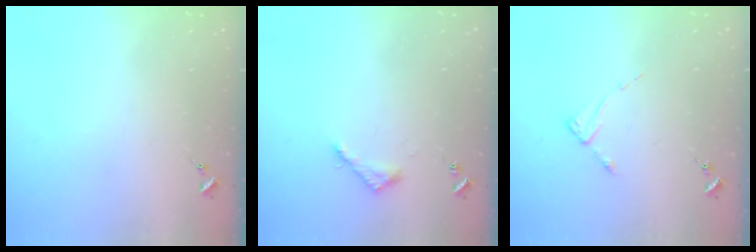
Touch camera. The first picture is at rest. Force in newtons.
{"total": 3.6, "press": 3.6, "slide": 0.4}
{"total": 2.2, "press": 2.2, "slide": 0.4}